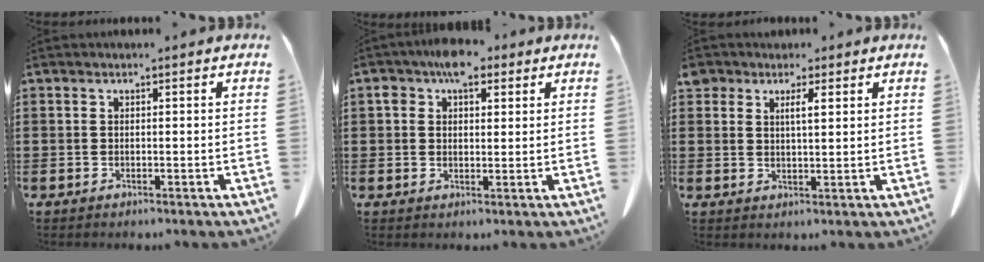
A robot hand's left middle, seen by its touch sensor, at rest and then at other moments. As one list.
[{"total": 5.5, "force": [3.3, 3.1, 3.2], "torque": [-0.059, 0.011, 0.055]}, {"total": 3.1, "force": [2.1, 1.5, 1.7], "torque": [-0.038, 0.008, 0.037]}]